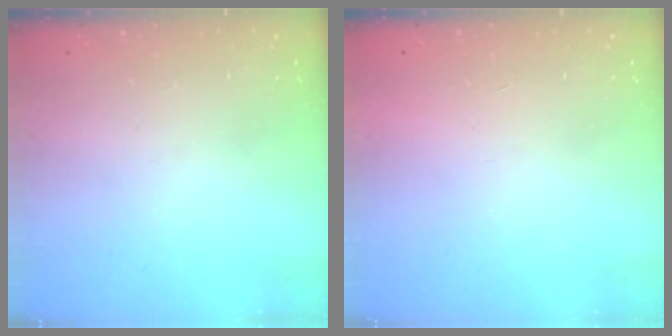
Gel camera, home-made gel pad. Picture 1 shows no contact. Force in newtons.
{"total": 1.7, "press": 1.7, "slide": 0.1}